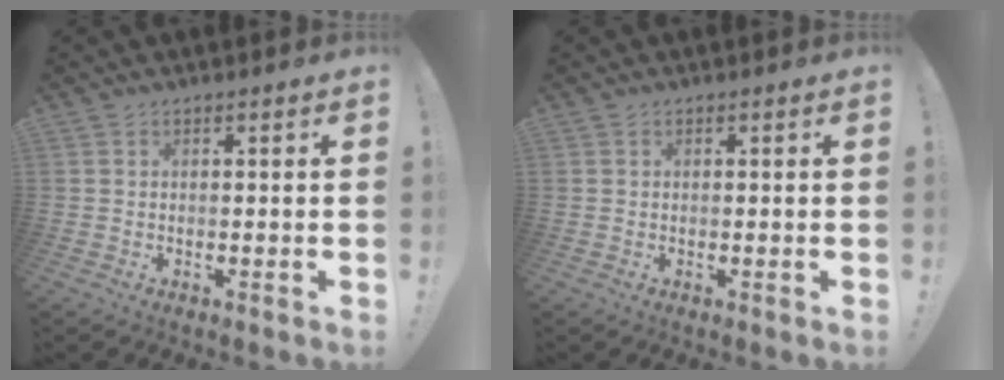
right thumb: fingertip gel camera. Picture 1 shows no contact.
{"total": 0.0}